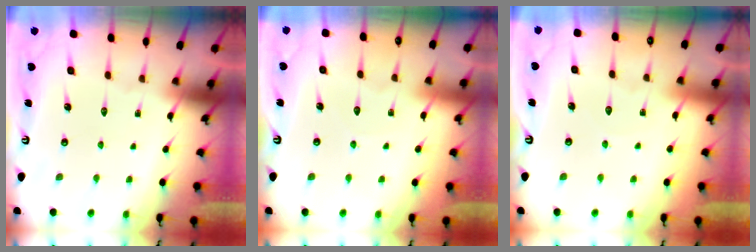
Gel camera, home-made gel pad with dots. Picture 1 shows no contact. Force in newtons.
{"total": 2.9, "press": 2.9, "slide": 0.3}
{"total": 3.4, "press": 3.4, "slide": 0.3}